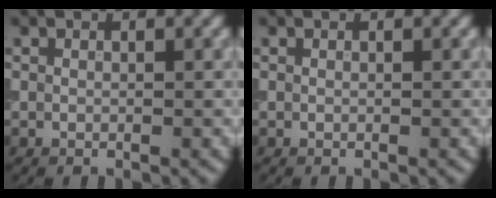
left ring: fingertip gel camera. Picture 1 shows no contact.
{"total": 0.0}